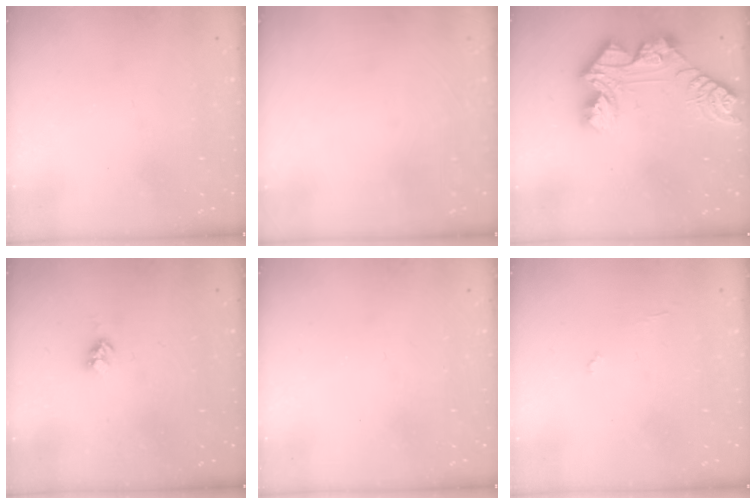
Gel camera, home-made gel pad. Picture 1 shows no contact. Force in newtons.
{"total": 0.0}
{"total": 13.7, "press": 13.7, "slide": 1.1}
{"total": 3.9, "press": 3.9, "slide": 0.4}
{"total": 0.0}
{"total": 3.9, "press": 3.9, "slide": 0.3}